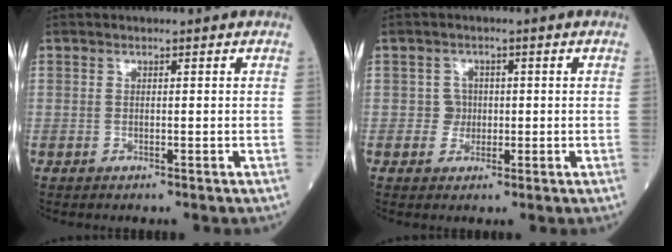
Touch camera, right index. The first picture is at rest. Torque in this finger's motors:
{"motor_torque": [-0.20, -0.05, -0.04, -0.02]}